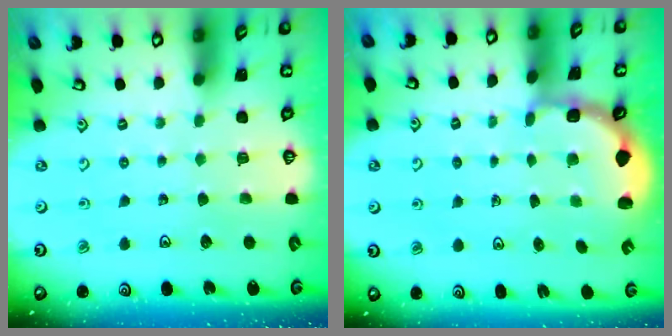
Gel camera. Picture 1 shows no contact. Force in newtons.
{"total": 2.5, "press": 1.9, "slide": 1.6}